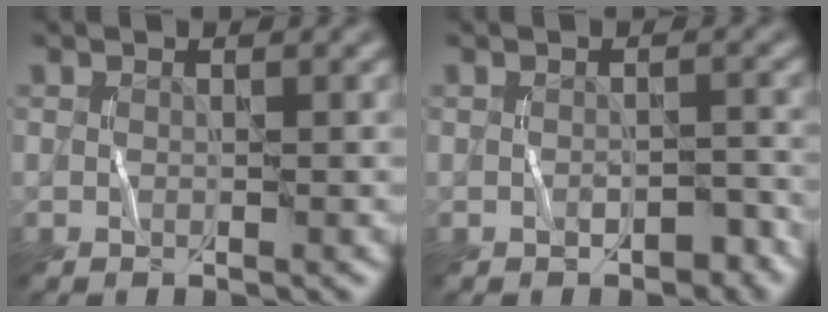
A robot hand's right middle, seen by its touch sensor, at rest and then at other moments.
{"total": 1.7, "force": [-1.0, 1.0, 0.9], "torque": [-0.015, 0.001, -0.011]}